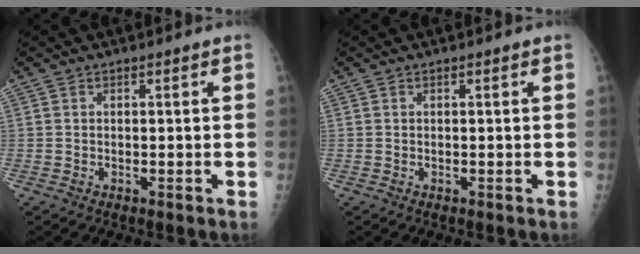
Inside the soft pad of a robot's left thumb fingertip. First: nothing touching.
{"total": 0.0}